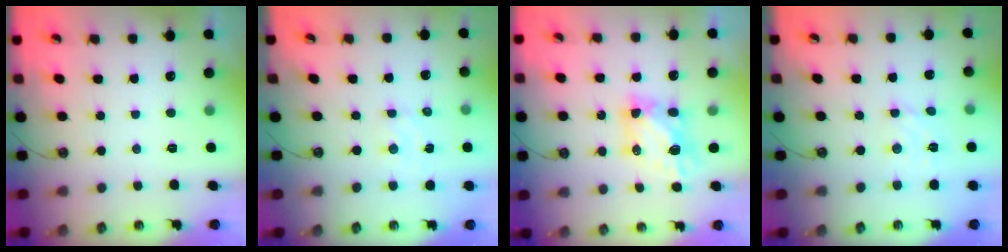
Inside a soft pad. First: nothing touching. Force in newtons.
{"total": 2.0, "press": 2.0, "slide": 0.4}
{"total": 6.1, "press": 6.0, "slide": 0.8}
{"total": 2.9, "press": 2.9, "slide": 0.3}